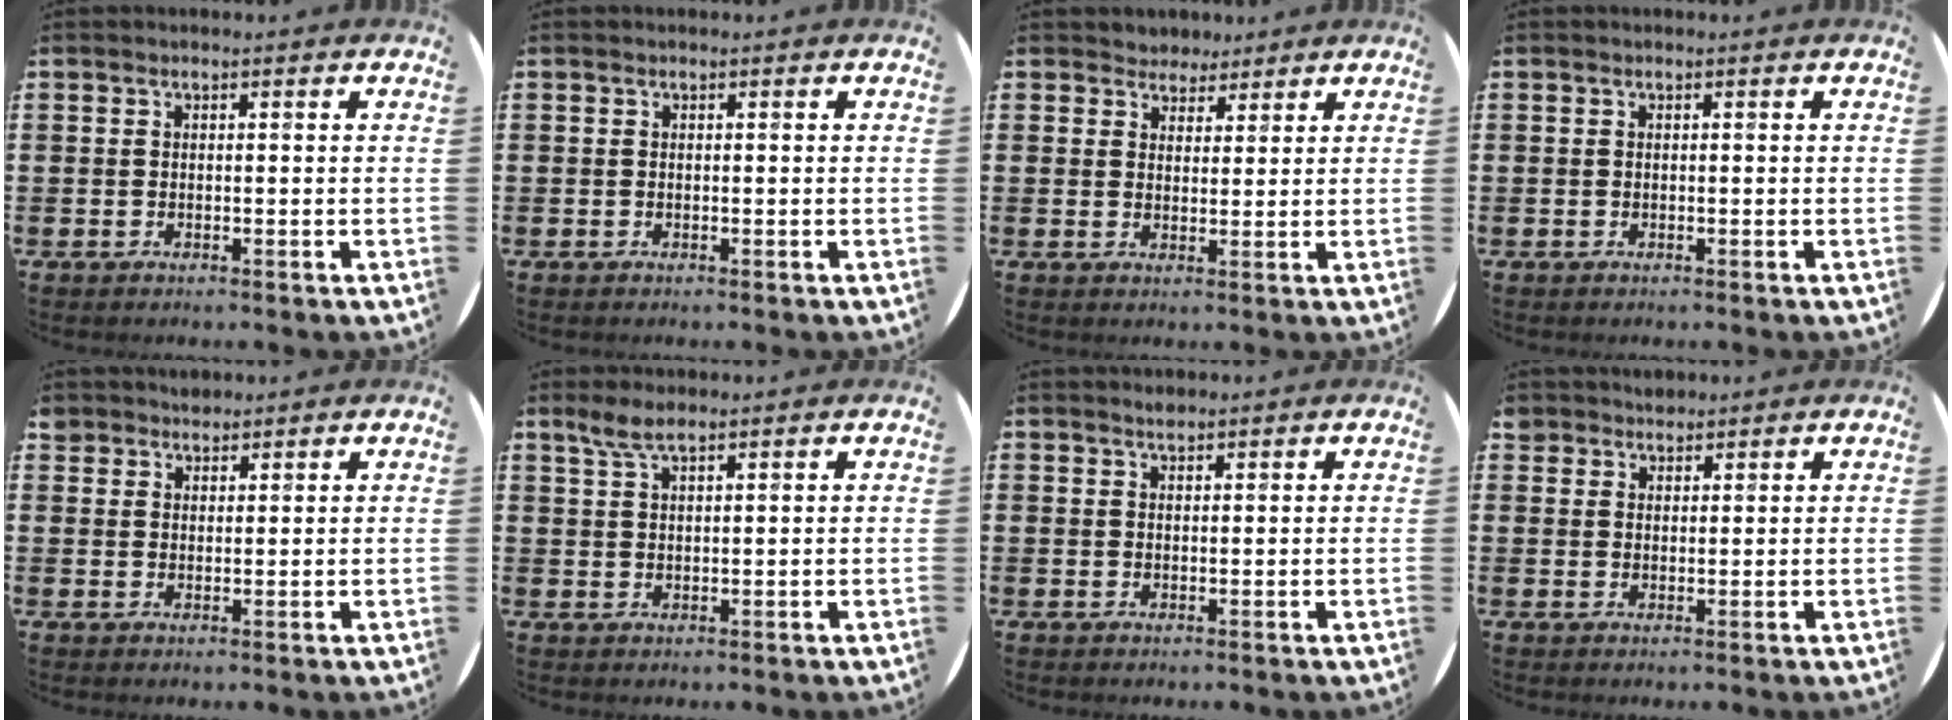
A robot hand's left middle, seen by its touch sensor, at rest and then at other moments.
{"total": 0.0}
{"total": 2.9, "force": [2.6, 1.3, 0.0], "torque": [-0.008, 0.001, 0.048]}
{"total": 0.0}
{"total": 2.0, "force": [1.8, 0.7, -0.2], "torque": [0.000, 0.004, 0.037]}
{"total": 3.4, "force": [2.5, 0.8, 2.1], "torque": [-0.046, 0.003, 0.046]}
{"total": 1.0, "force": [1.0, 0.0, 0.1], "torque": [-0.004, -0.001, 0.020]}
{"total": 2.0, "force": [1.9, 0.7, -0.2], "torque": [0.000, 0.004, 0.038]}